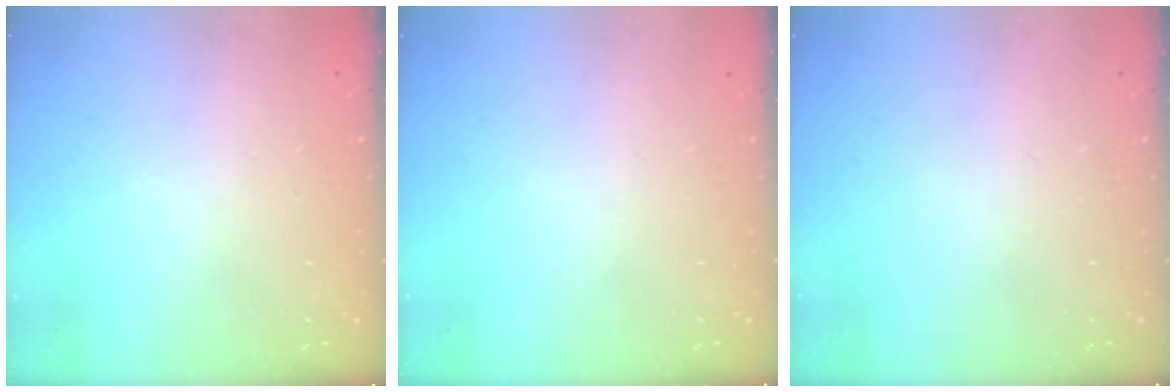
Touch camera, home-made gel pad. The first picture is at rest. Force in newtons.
{"total": 0.0}
{"total": 0.0}